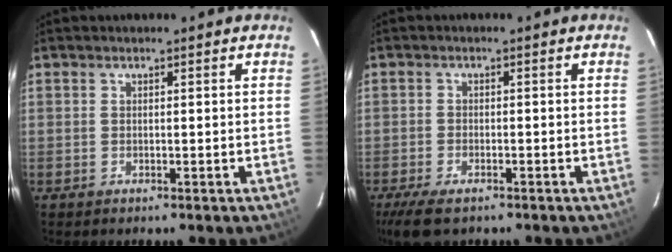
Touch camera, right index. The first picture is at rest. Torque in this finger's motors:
{"motor_torque": [0.46, -0.41, 0.24, 0.06]}